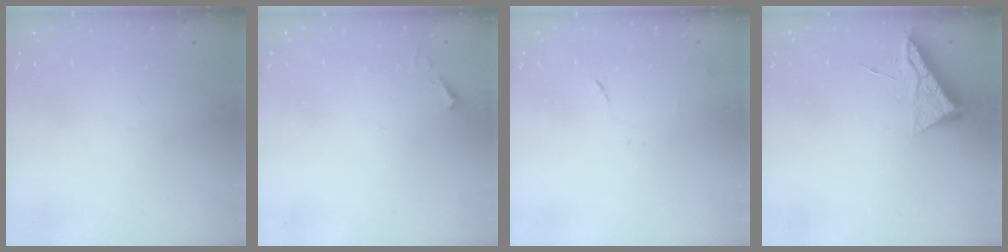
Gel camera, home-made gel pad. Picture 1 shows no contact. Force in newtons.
{"total": 3.7, "press": 3.6, "slide": 0.5}
{"total": 8.5, "press": 8.5, "slide": 0.7}
{"total": 6.6, "press": 6.6, "slide": 0.7}